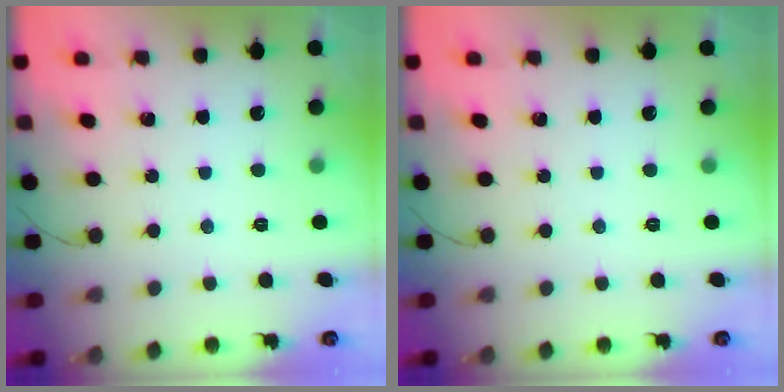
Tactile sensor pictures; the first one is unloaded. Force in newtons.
{"total": 0.0}